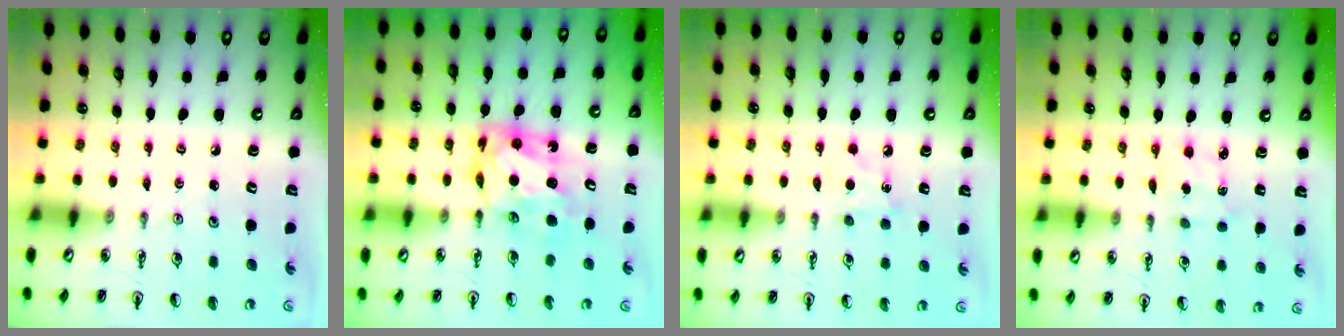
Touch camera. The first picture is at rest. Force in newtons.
{"total": 7.8, "press": 7.7, "slide": 0.7}
{"total": 6.4, "press": 6.3, "slide": 0.9}
{"total": 2.5, "press": 2.4, "slide": 0.6}